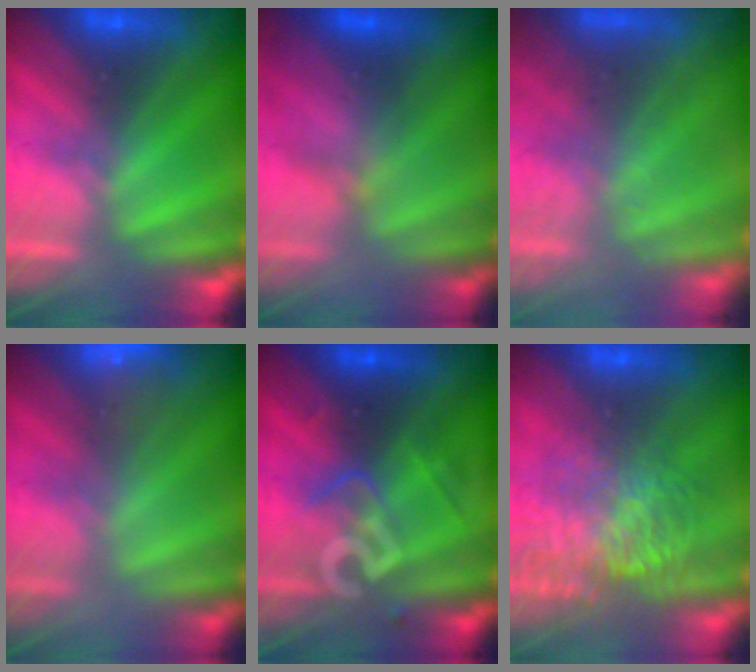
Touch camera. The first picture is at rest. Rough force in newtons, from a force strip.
{"total": 3.4}
{"total": 9.3}
{"total": 2.3}
{"total": 2.7}
{"total": 9.6}